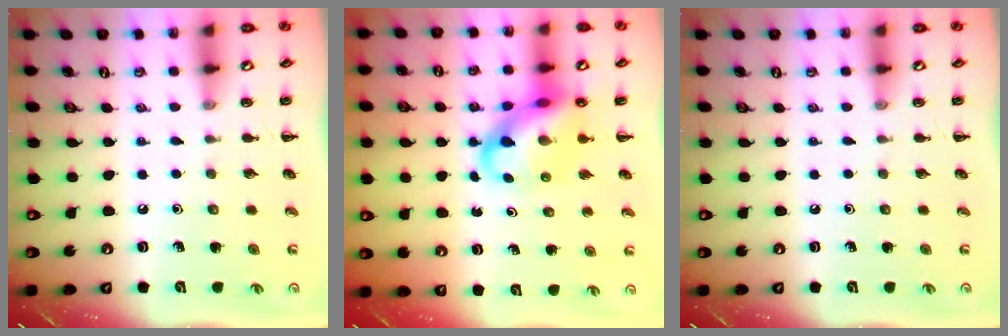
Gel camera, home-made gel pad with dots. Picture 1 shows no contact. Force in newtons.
{"total": 11.7, "press": 11.3, "slide": 3.2}
{"total": 0.0}